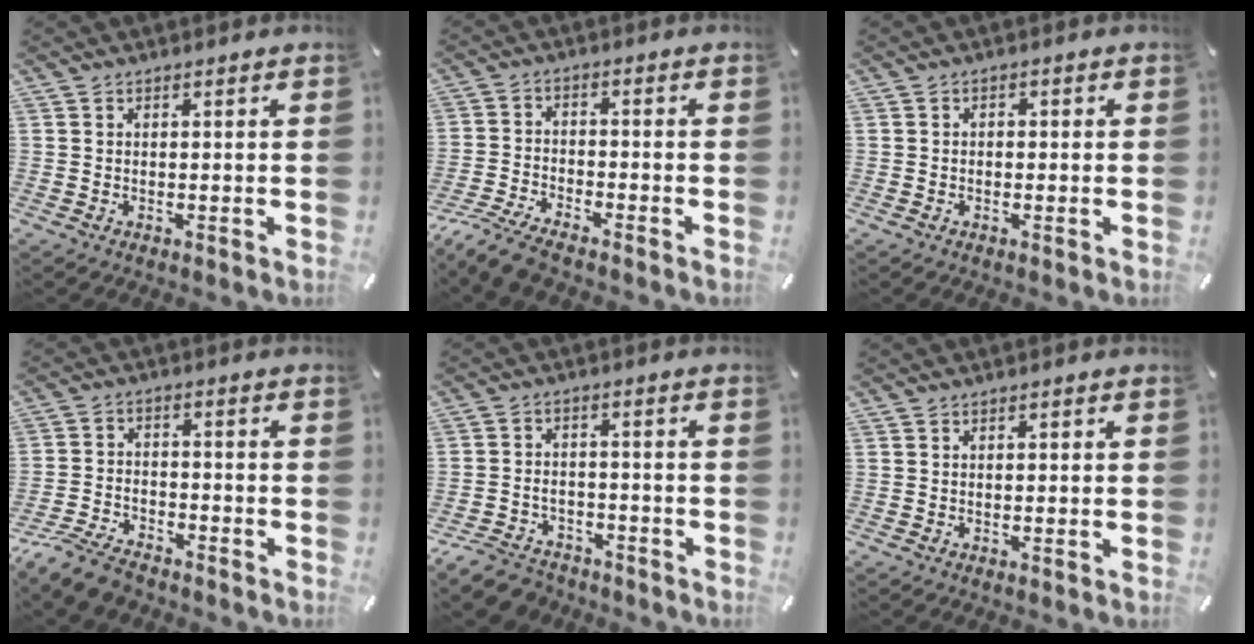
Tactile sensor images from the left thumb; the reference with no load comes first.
{"total": 7.8, "force": [-7.0, 1.8, 3.0], "torque": [-0.074, 0.021, -0.139]}
{"total": 1.3, "force": [-0.5, 1.0, 0.6], "torque": [-0.013, 0.006, -0.013]}
{"total": 8.3, "force": [-7.2, 2.7, 3.1], "torque": [-0.068, 0.029, -0.141]}
{"total": 6.7, "force": [-5.1, 3.7, 2.2], "torque": [-0.050, 0.020, -0.100]}
{"total": 0.5, "force": [0.0, 0.4, 0.4], "torque": [-0.007, 0.001, -0.001]}